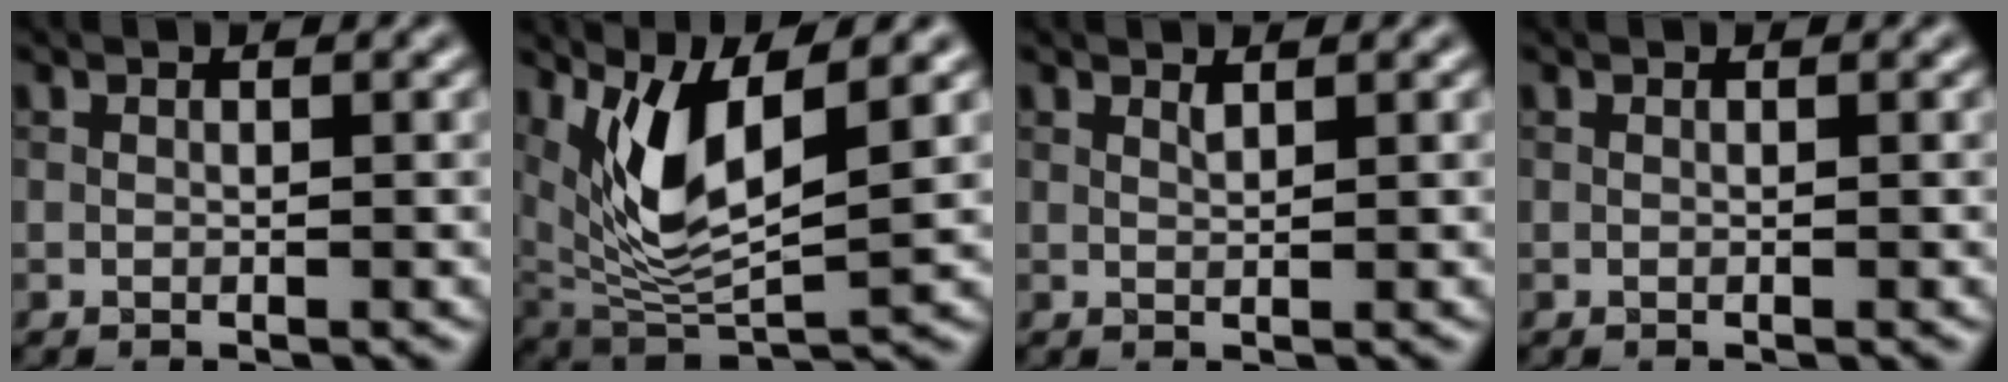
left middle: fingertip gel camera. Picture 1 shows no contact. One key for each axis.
{"total": 7.0, "fx": 2.9, "fy": 2.2, "fz": 5.9, "tx": -0.128, "ty": -0.019, "tz": 0.061}
{"total": 0.7, "fx": 0.6, "fy": 0.0, "fz": 0.3, "tx": -0.006, "ty": -0.001, "tz": 0.011}
{"total": 0.0}